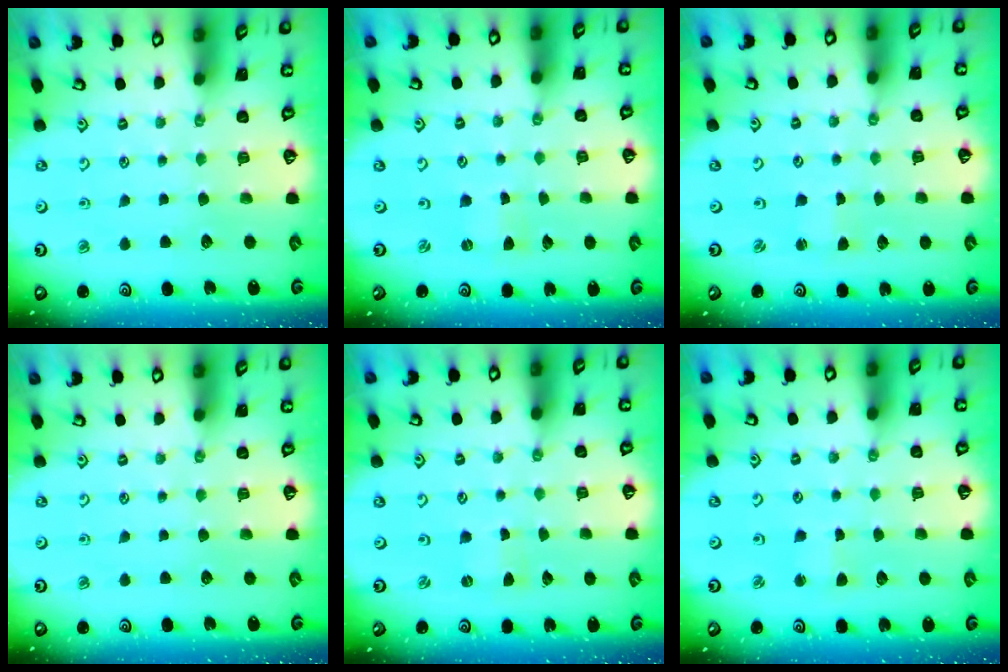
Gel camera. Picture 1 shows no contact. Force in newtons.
{"total": 0.0}
{"total": 0.5, "press": 0.5, "slide": 0.0}
{"total": 0.0}
{"total": 0.0}
{"total": 1.8, "press": 1.8, "slide": 0.4}